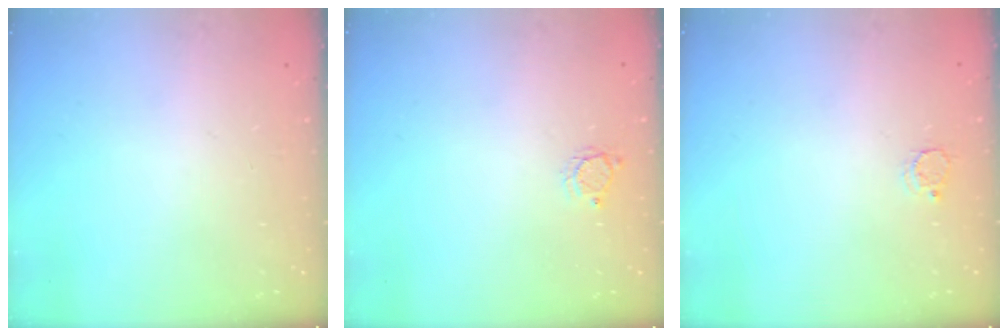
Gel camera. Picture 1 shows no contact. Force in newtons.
{"total": 3.0, "press": 3.0, "slide": 0.3}
{"total": 2.5, "press": 2.5, "slide": 0.3}